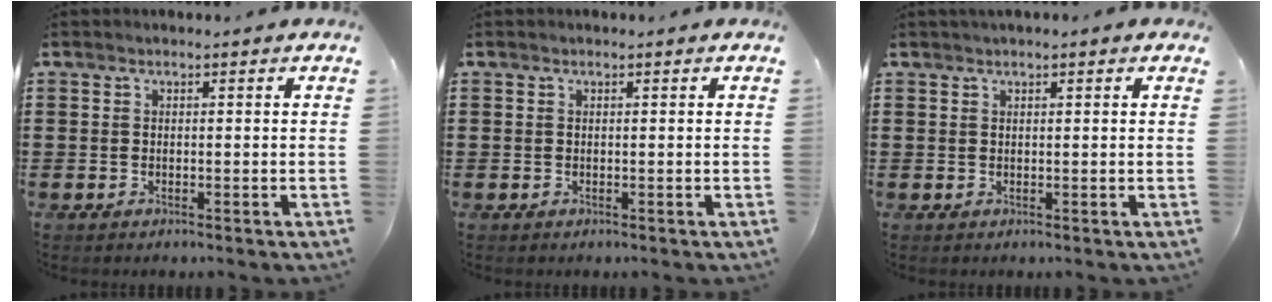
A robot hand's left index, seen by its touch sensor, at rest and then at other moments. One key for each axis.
{"total": 0.0}
{"total": 1.0, "fx": 0.7, "fy": 0.1, "fz": 0.7, "tx": -0.015, "ty": 0.001, "tz": 0.013}